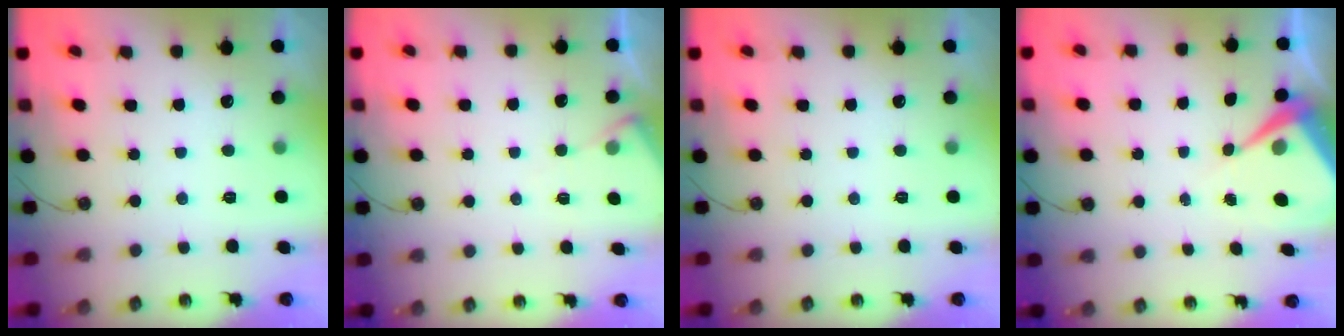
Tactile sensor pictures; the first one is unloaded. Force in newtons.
{"total": 3.9, "press": 3.9, "slide": 0.6}
{"total": 0.0}
{"total": 6.5, "press": 6.5, "slide": 0.5}